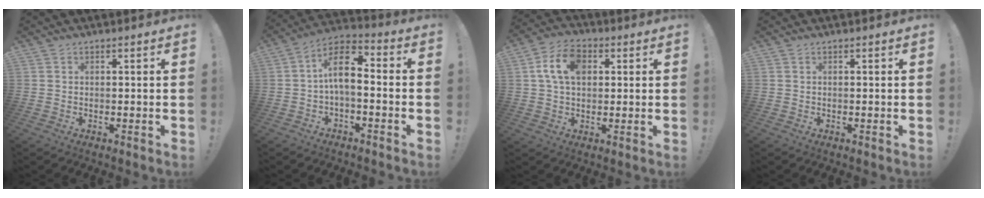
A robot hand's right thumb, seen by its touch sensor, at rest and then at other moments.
{"total": 10.1, "force": [-0.1, 5.1, 8.7], "torque": [-0.151, 0.006, -0.002]}
{"total": 11.0, "force": [2.9, 7.4, 7.5], "torque": [-0.134, 0.015, 0.055]}
{"total": 0.0}